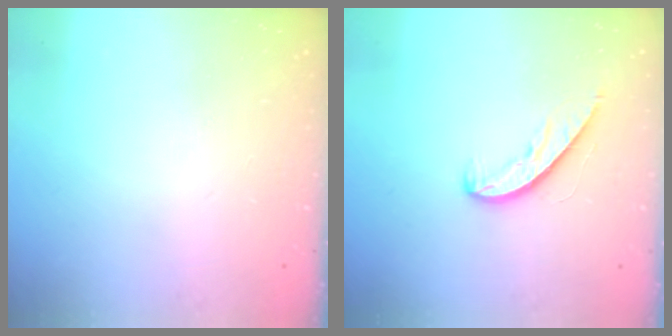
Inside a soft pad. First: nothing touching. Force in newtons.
{"total": 6.1, "press": 6.1, "slide": 0.5}